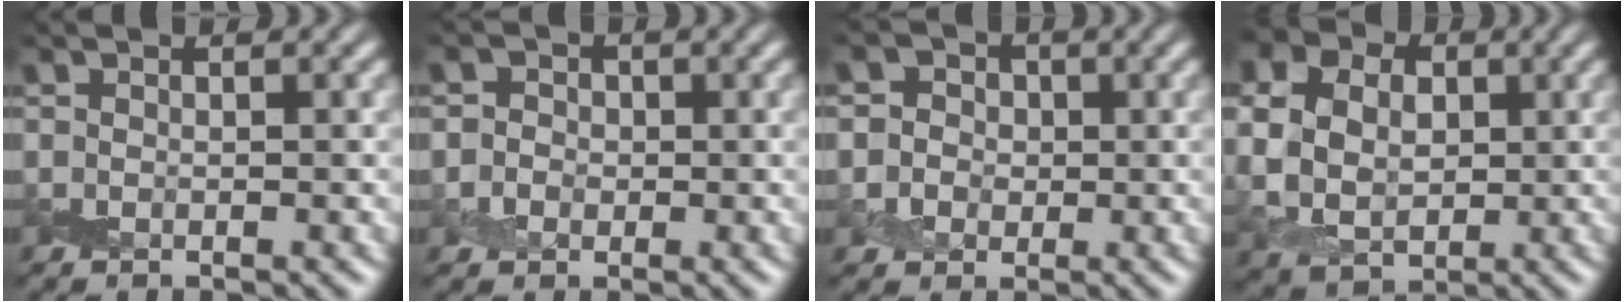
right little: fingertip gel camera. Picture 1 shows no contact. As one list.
[{"total": 2.6, "force": [0.1, 2.5, 0.9], "torque": [0.008, 0.009, -0.016]}, {"total": 4.7, "force": [0.9, 4.3, 1.7], "torque": [-0.008, 0.021, -0.006]}, {"total": 11.1, "force": [2.9, 8.7, 6.2], "torque": [-0.124, 0.026, 0.042]}]